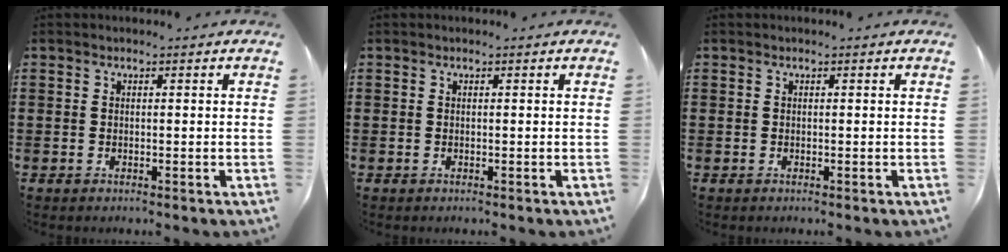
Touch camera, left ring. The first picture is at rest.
{"total": 0.0}
{"total": 0.0}